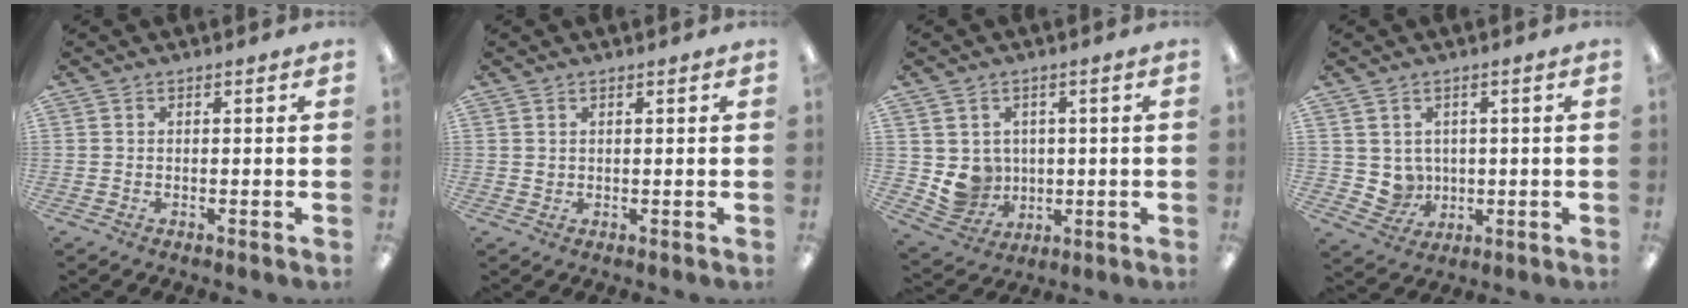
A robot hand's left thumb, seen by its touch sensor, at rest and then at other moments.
{"total": 1.0, "force": [0.7, 0.7, 0.2], "torque": [-0.005, 0.001, 0.014]}
{"total": 7.2, "force": [1.4, 7.0, 1.1], "torque": [-0.027, -0.009, 0.038]}
{"total": 5.1, "force": [1.8, 4.7, 0.6], "torque": [-0.019, -0.005, 0.042]}